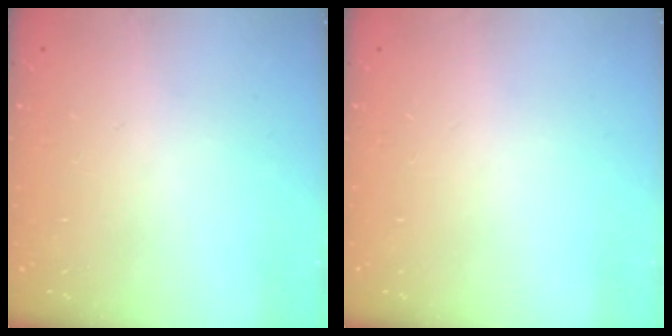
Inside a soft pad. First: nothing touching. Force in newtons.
{"total": 0.0}